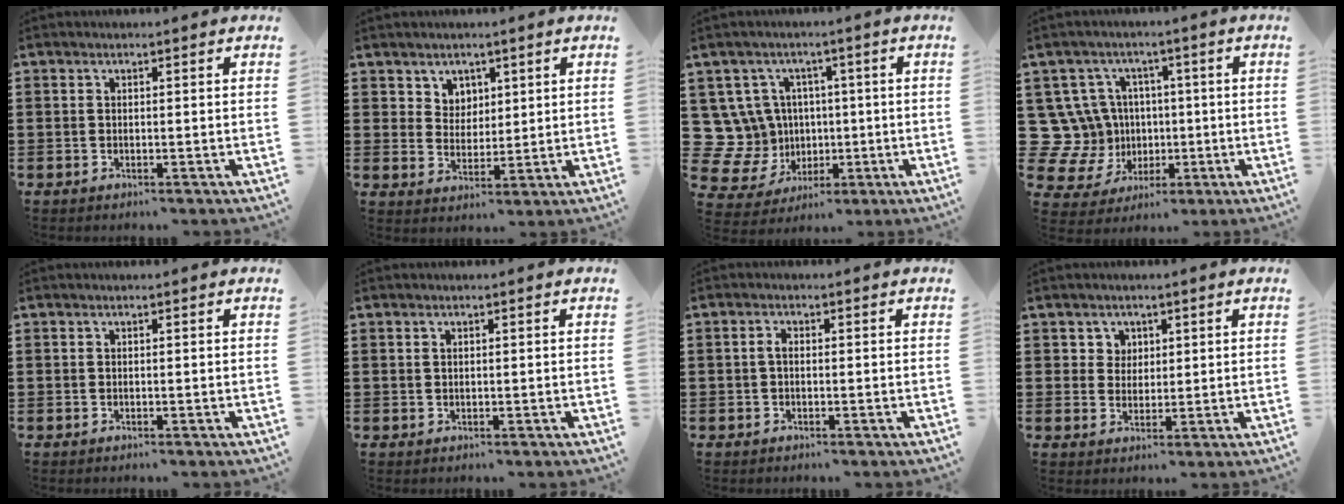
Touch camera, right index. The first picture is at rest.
{"total": 4.2, "force": [2.6, 3.2, 0.3], "torque": [-0.023, 0.008, 0.049]}
{"total": 10.2, "force": [1.9, 9.7, 2.6], "torque": [-0.118, -0.012, 0.047]}
{"total": 11.0, "force": [1.5, 10.5, 2.9], "torque": [-0.135, -0.011, 0.038]}
{"total": 0.0}
{"total": 0.6, "force": [0.2, 0.3, 0.4], "torque": [-0.010, 0.000, 0.005]}
{"total": 1.4, "force": [-0.2, 0.6, 1.2], "torque": [-0.031, -0.002, -0.007]}
{"total": 2.8, "force": [1.4, 2.4, 0.3], "torque": [-0.018, 0.010, 0.024]}